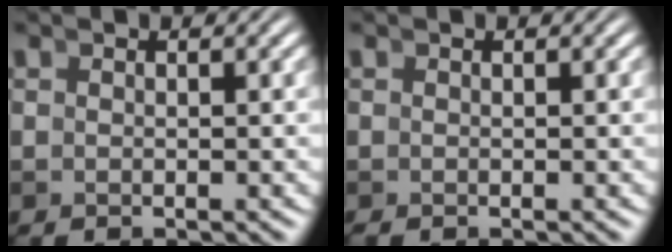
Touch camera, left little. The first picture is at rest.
{"total": 0.0}